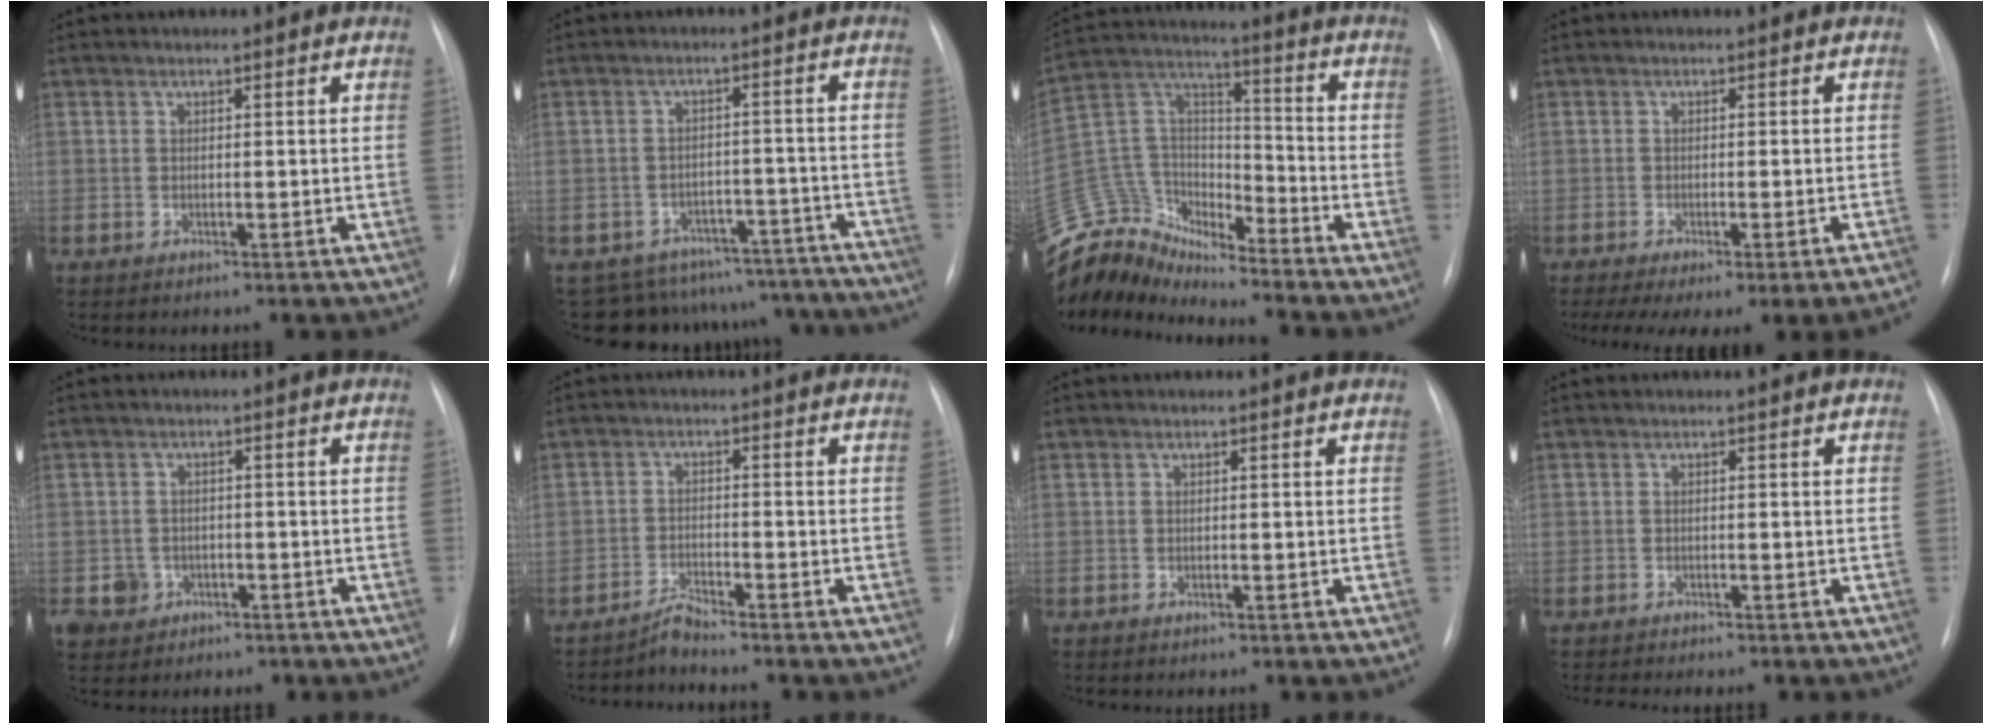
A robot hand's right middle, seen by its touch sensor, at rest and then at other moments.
{"total": 16.5, "force": [-15.4, 5.9, 0.9], "torque": [0.001, 0.039, -0.175]}
{"total": 13.8, "force": [-13.4, 3.2, 1.0], "torque": [-0.027, 0.075, -0.255]}
{"total": 14.2, "force": [-11.8, 0.4, 7.9], "torque": [-0.083, -0.021, -0.153]}
{"total": 3.7, "force": [-1.5, 3.4, 0.3], "torque": [-0.002, 0.010, -0.018]}
{"total": 2.4, "force": [-2.3, -0.7, 0.0], "torque": [-0.003, -0.015, -0.045]}
{"total": 0.0}
{"total": 3.8, "force": [-3.4, 0.3, 1.8], "torque": [-0.022, -0.005, -0.043]}